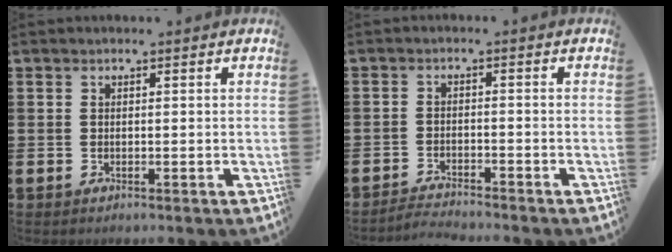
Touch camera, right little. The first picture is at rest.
{"total": 2.1, "force": [-2.1, -0.2, 0.0], "torque": [-0.003, 0.003, -0.044]}